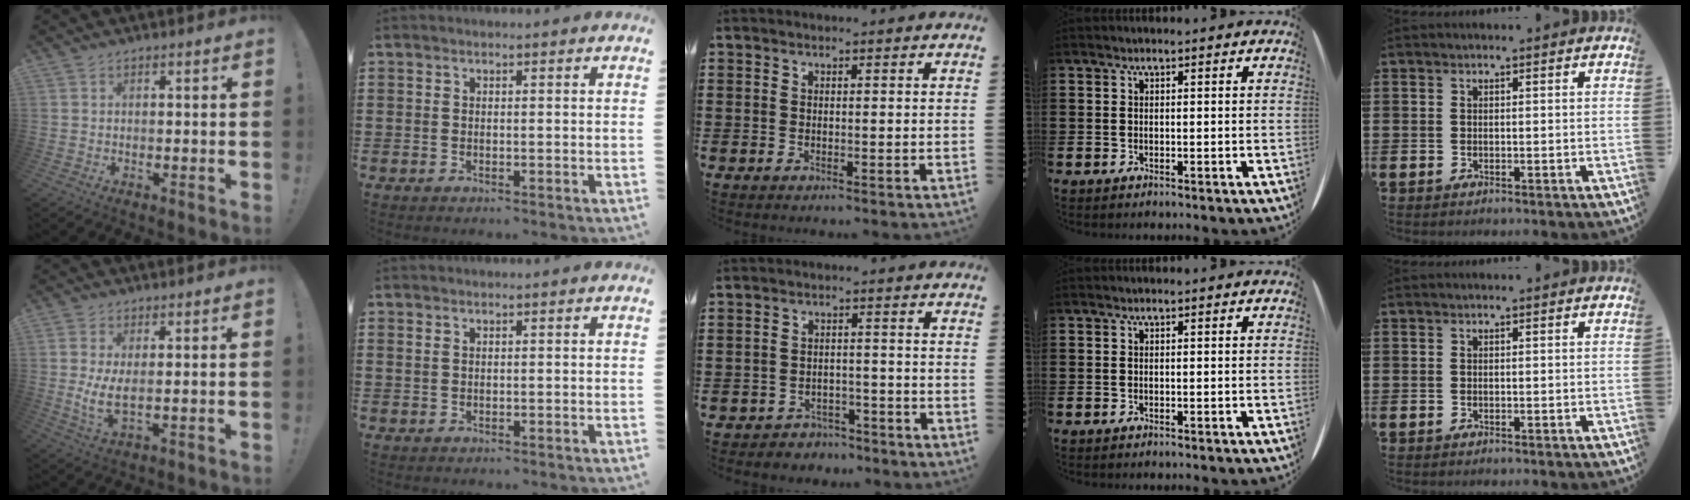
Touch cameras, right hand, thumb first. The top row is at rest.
{"thumb": {"total": 6.2, "force": [1.0, 2.6, 5.5], "torque": [-0.093, -0.014, 0.020]}, "index": {"total": 0.7, "force": [0.5, 0.4, 0.3], "torque": [-0.007, 0.002, 0.009]}, "middle": {"total": 2.7, "force": [-2.7, 0.5, -0.3], "torque": [-0.004, 0.002, -0.060]}}